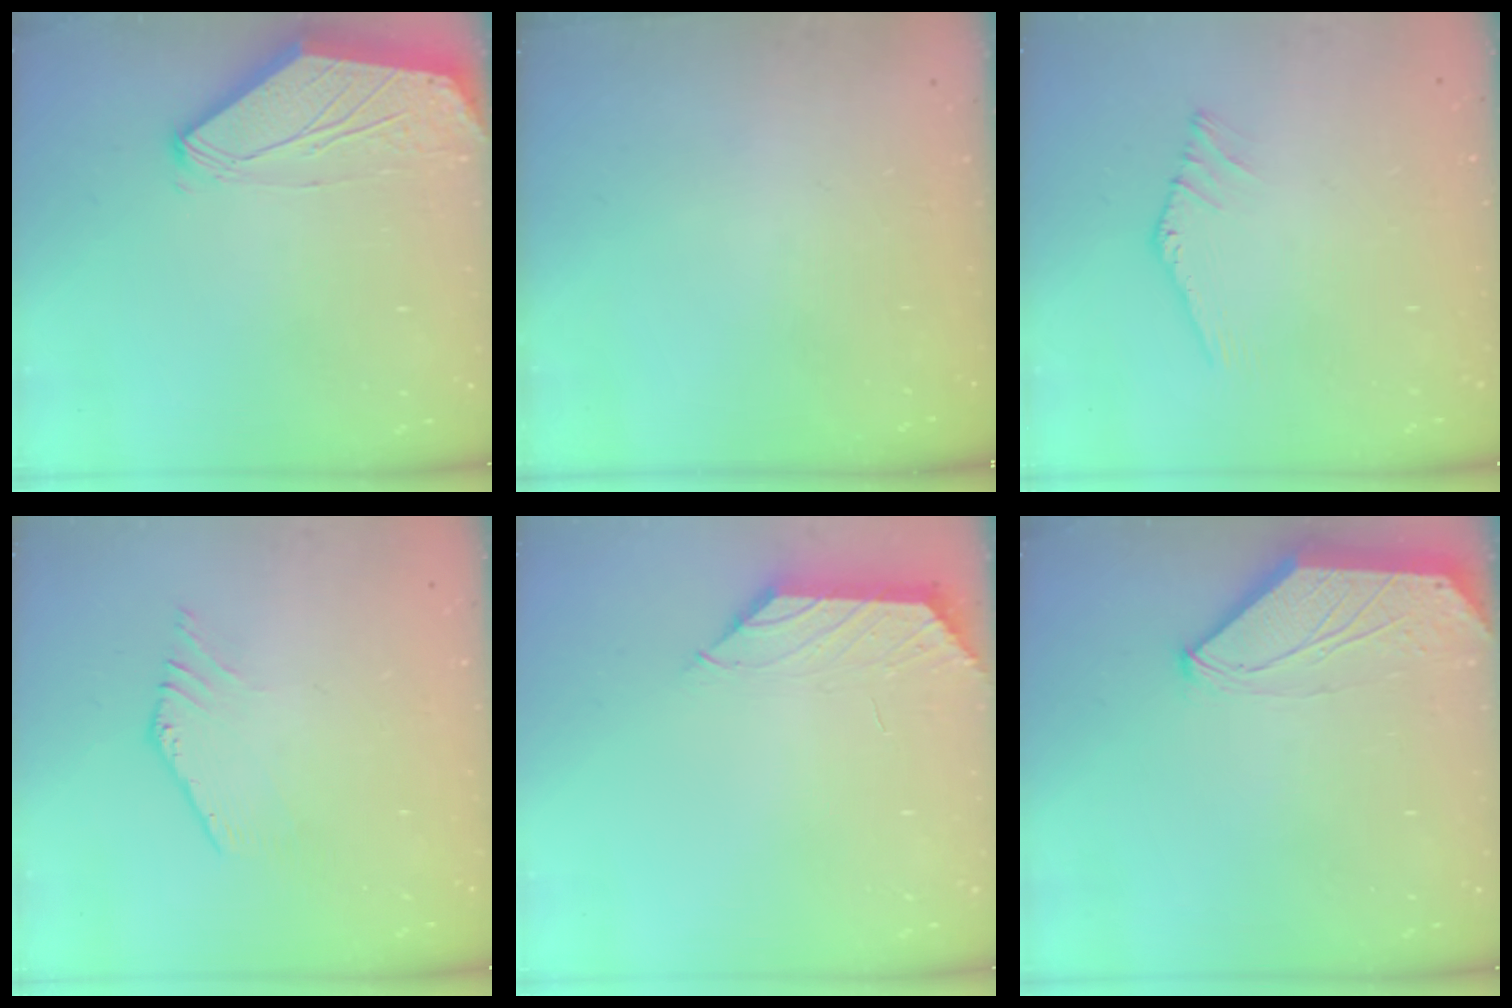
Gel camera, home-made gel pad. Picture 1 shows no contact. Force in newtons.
{"total": 0.0}
{"total": 1.1, "press": 1.1, "slide": 0.2}
{"total": 0.0}
{"total": 0.8, "press": 0.6, "slide": 0.5}
{"total": 0.0}